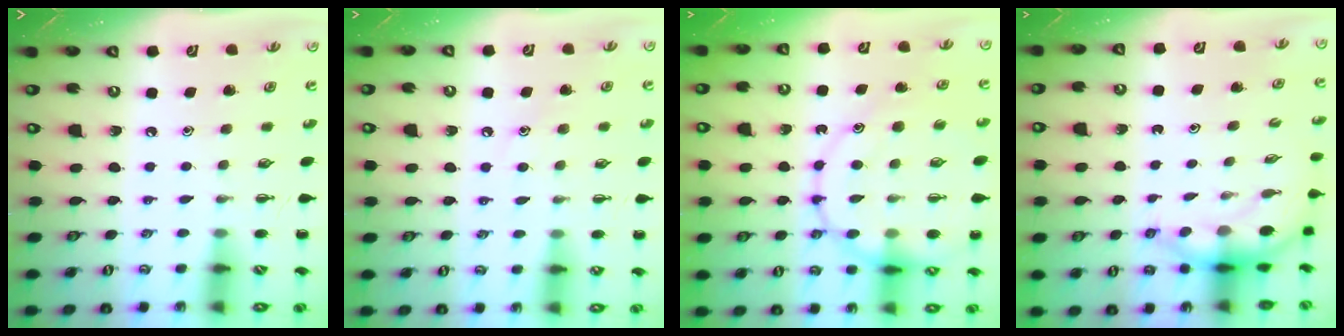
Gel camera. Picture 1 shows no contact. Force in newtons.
{"total": 7.4, "press": 7.2, "slide": 1.9}
{"total": 19.6, "press": 19.5, "slide": 2.3}
{"total": 6.1, "press": 6.0, "slide": 0.8}